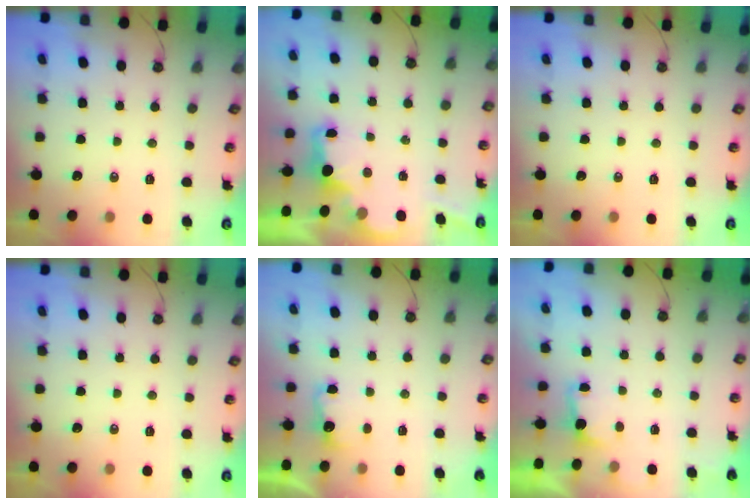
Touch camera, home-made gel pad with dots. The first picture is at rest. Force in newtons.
{"total": 2.7, "press": 2.6, "slide": 0.5}
{"total": 0.0}
{"total": 0.0}
{"total": 3.6, "press": 3.5, "slide": 0.9}
{"total": 2.5, "press": 2.3, "slide": 0.8}